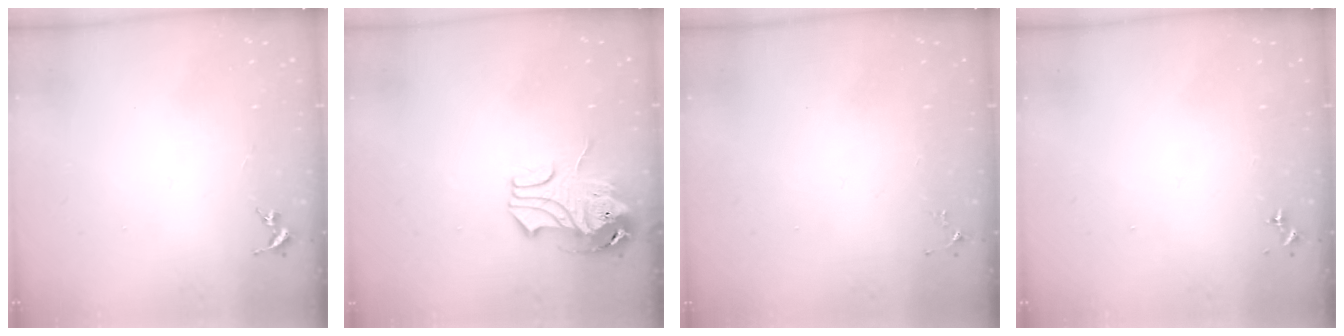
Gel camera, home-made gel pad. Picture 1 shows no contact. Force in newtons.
{"total": 9.5, "press": 9.4, "slide": 1.2}
{"total": 3.5, "press": 3.5, "slide": 0.5}
{"total": 0.0}